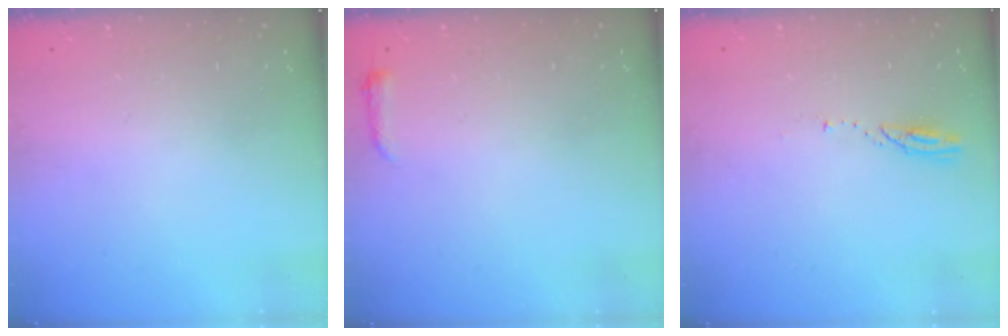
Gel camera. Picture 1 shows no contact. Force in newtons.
{"total": 3.0, "press": 2.9, "slide": 0.6}
{"total": 3.2, "press": 3.2, "slide": 0.3}